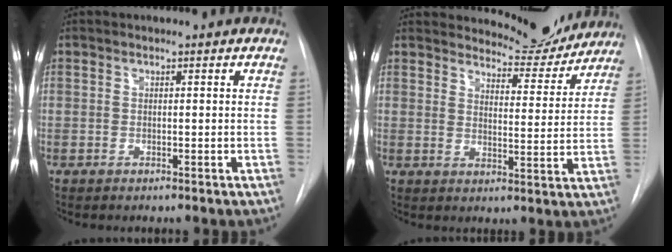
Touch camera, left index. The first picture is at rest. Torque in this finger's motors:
{"motor_torque": [0.77, -0.95, 0.19, 0.00]}